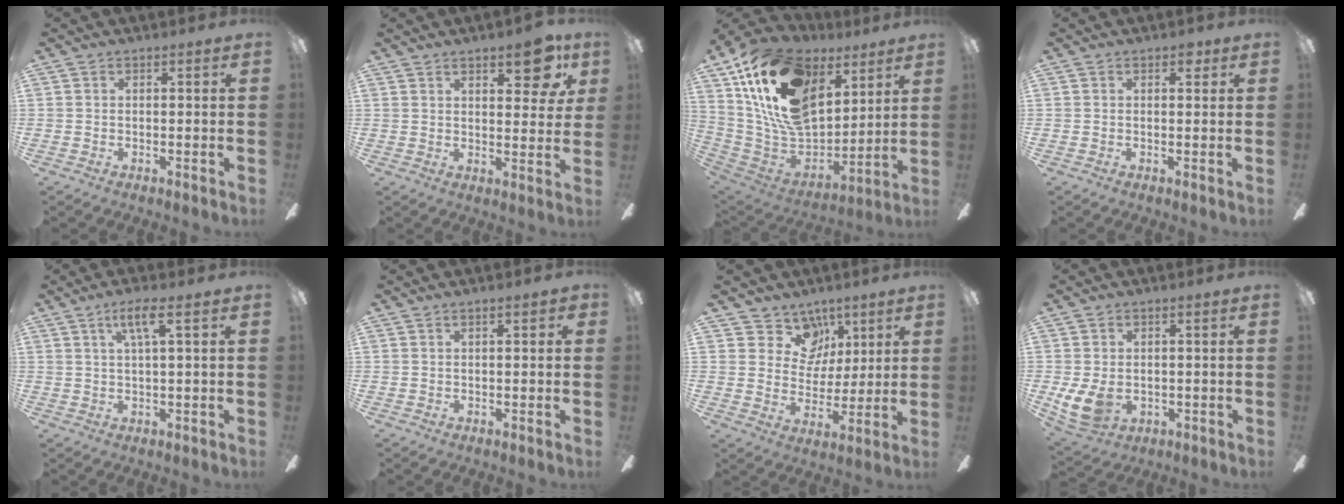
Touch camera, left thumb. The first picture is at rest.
{"total": 9.4, "force": [5.7, 3.6, 6.5], "torque": [-0.070, -0.025, 0.092]}
{"total": 24.8, "force": [11.1, 15.4, 16.1], "torque": [-0.313, -0.047, 0.202]}
{"total": 1.9, "force": [1.0, 1.3, 1.1], "torque": [-0.006, 0.000, 0.013]}
{"total": 5.5, "force": [2.5, 0.7, 4.8], "torque": [-0.092, 0.000, 0.038]}
{"total": 1.7, "force": [0.8, 0.6, 1.3], "torque": [-0.020, 0.000, 0.012]}
{"total": 10.6, "force": [6.4, 8.2, 1.9], "torque": [-0.035, -0.042, 0.125]}
{"total": 7.6, "force": [-0.9, 5.6, 5.1], "torque": [-0.115, -0.006, -0.013]}